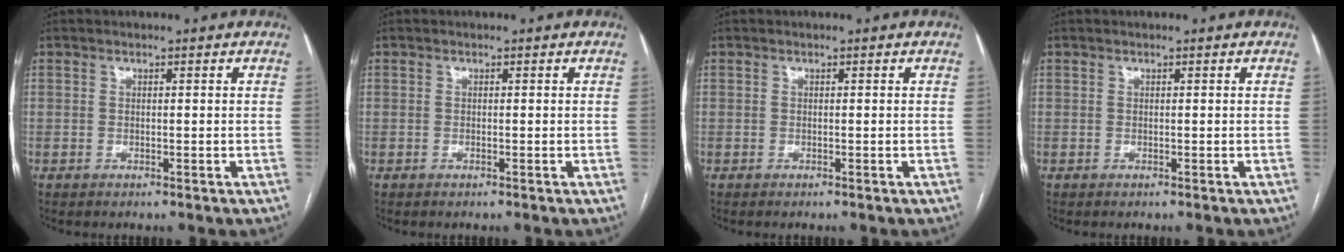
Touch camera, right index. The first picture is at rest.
{"total": 0.0}
{"total": 0.0}
{"total": 0.0}